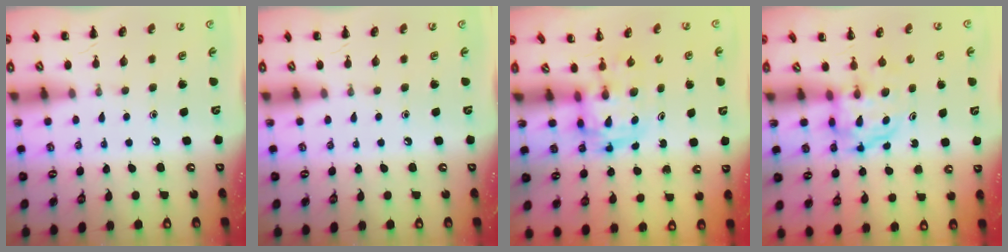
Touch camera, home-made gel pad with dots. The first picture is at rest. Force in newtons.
{"total": 0.0}
{"total": 3.0, "press": 3.0, "slide": 0.5}
{"total": 3.9, "press": 3.9, "slide": 0.3}